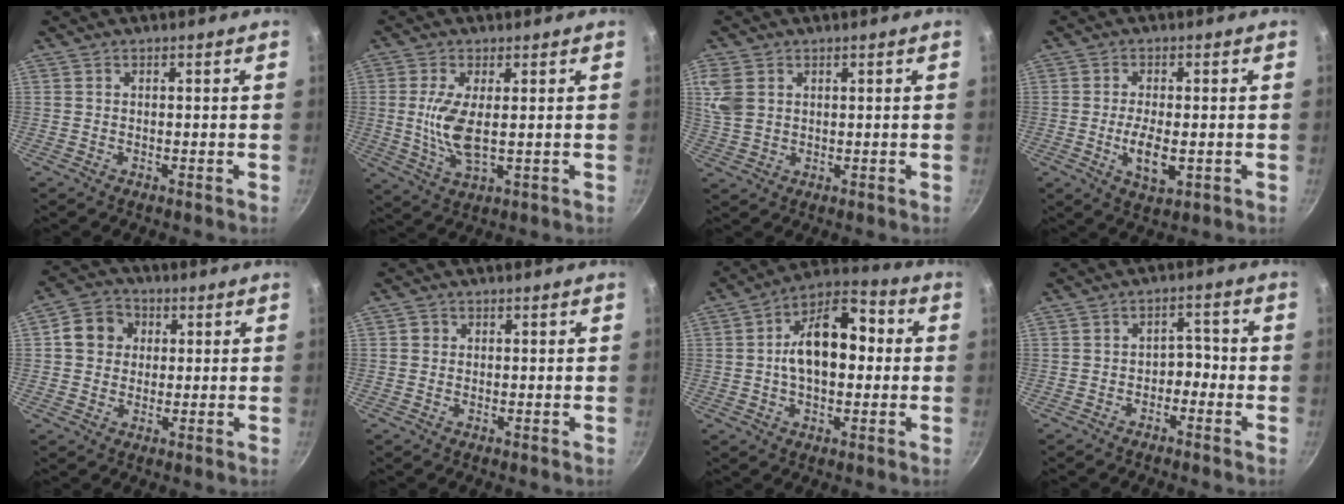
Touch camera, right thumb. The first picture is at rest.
{"total": 7.5, "force": [0.3, 2.7, 7.0], "torque": [-0.157, -0.017, 0.012]}
{"total": 5.5, "force": [1.7, 4.0, 3.4], "torque": [-0.078, 0.000, 0.040]}
{"total": 6.1, "force": [-1.2, 2.8, 5.3], "torque": [-0.095, -0.008, -0.016]}
{"total": 7.9, "force": [1.3, 6.9, 3.5], "torque": [-0.040, 0.010, 0.012]}
{"total": 1.1, "force": [0.1, 1.1, 0.3], "torque": [0.001, 0.002, 0.001]}
{"total": 14.8, "force": [1.0, 8.4, 12.1], "torque": [-0.175, 0.033, 0.005]}
{"total": 3.7, "force": [-1.7, 2.5, 2.0], "torque": [-0.006, 0.028, -0.034]}